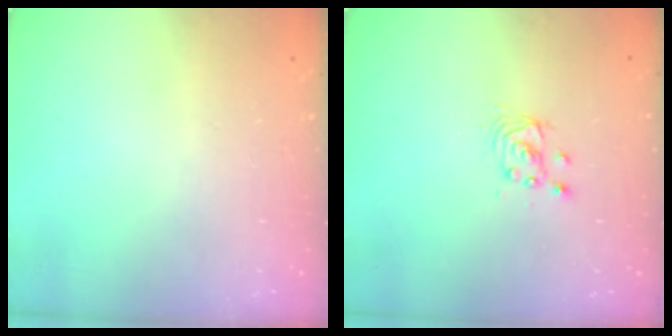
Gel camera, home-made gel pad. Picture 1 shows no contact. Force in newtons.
{"total": 2.9, "press": 2.9, "slide": 0.0}